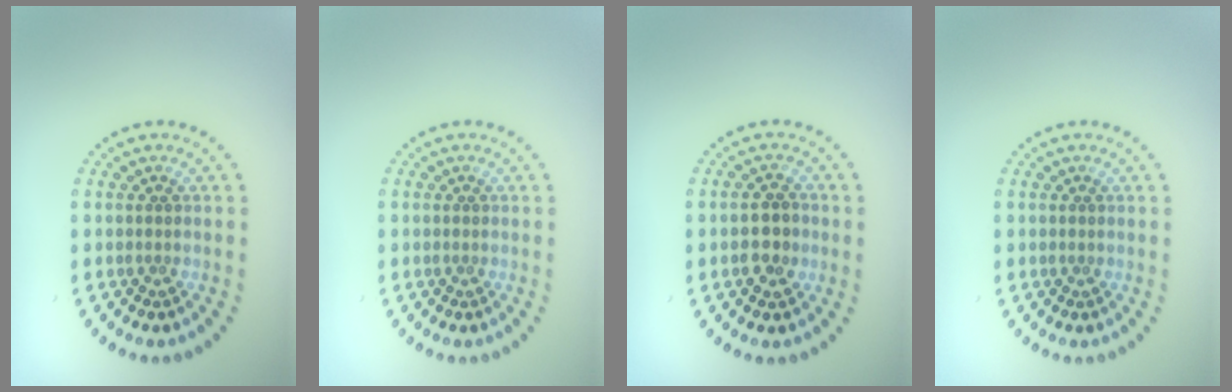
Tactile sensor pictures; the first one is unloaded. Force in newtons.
{"total": 0.0}
{"total": 2.6, "press": 2.5, "slide": 0.3}
{"total": 0.0}